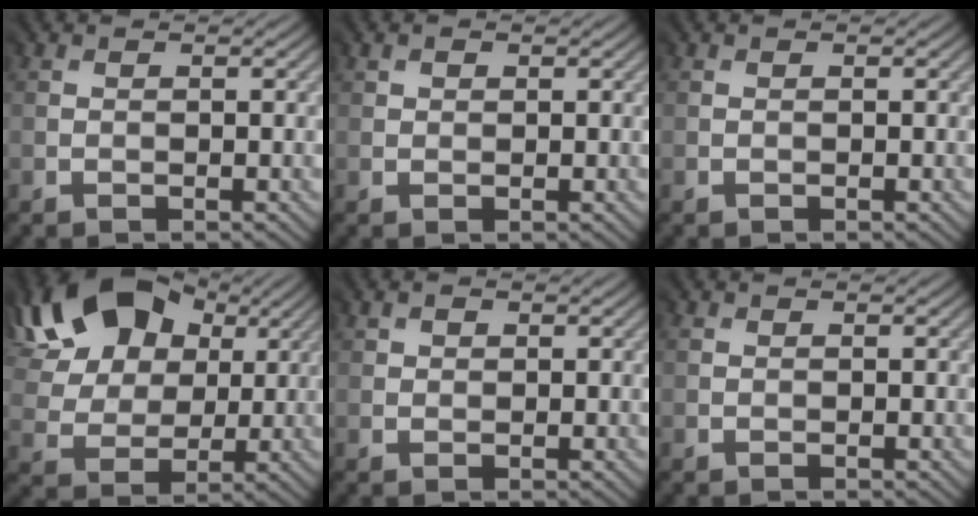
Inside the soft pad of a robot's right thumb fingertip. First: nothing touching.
{"total": 1.5, "force": [1.0, 1.0, 0.3], "torque": [0.003, 0.000, 0.018]}
{"total": 0.0}
{"total": 14.8, "force": [7.9, 9.7, 8.0], "torque": [-0.179, 0.039, 0.131]}
{"total": 1.8, "force": [1.3, 1.2, 0.2], "torque": [0.004, -0.001, 0.021]}
{"total": 0.6, "force": [0.3, 0.5, 0.2], "torque": [-0.001, 0.000, 0.007]}